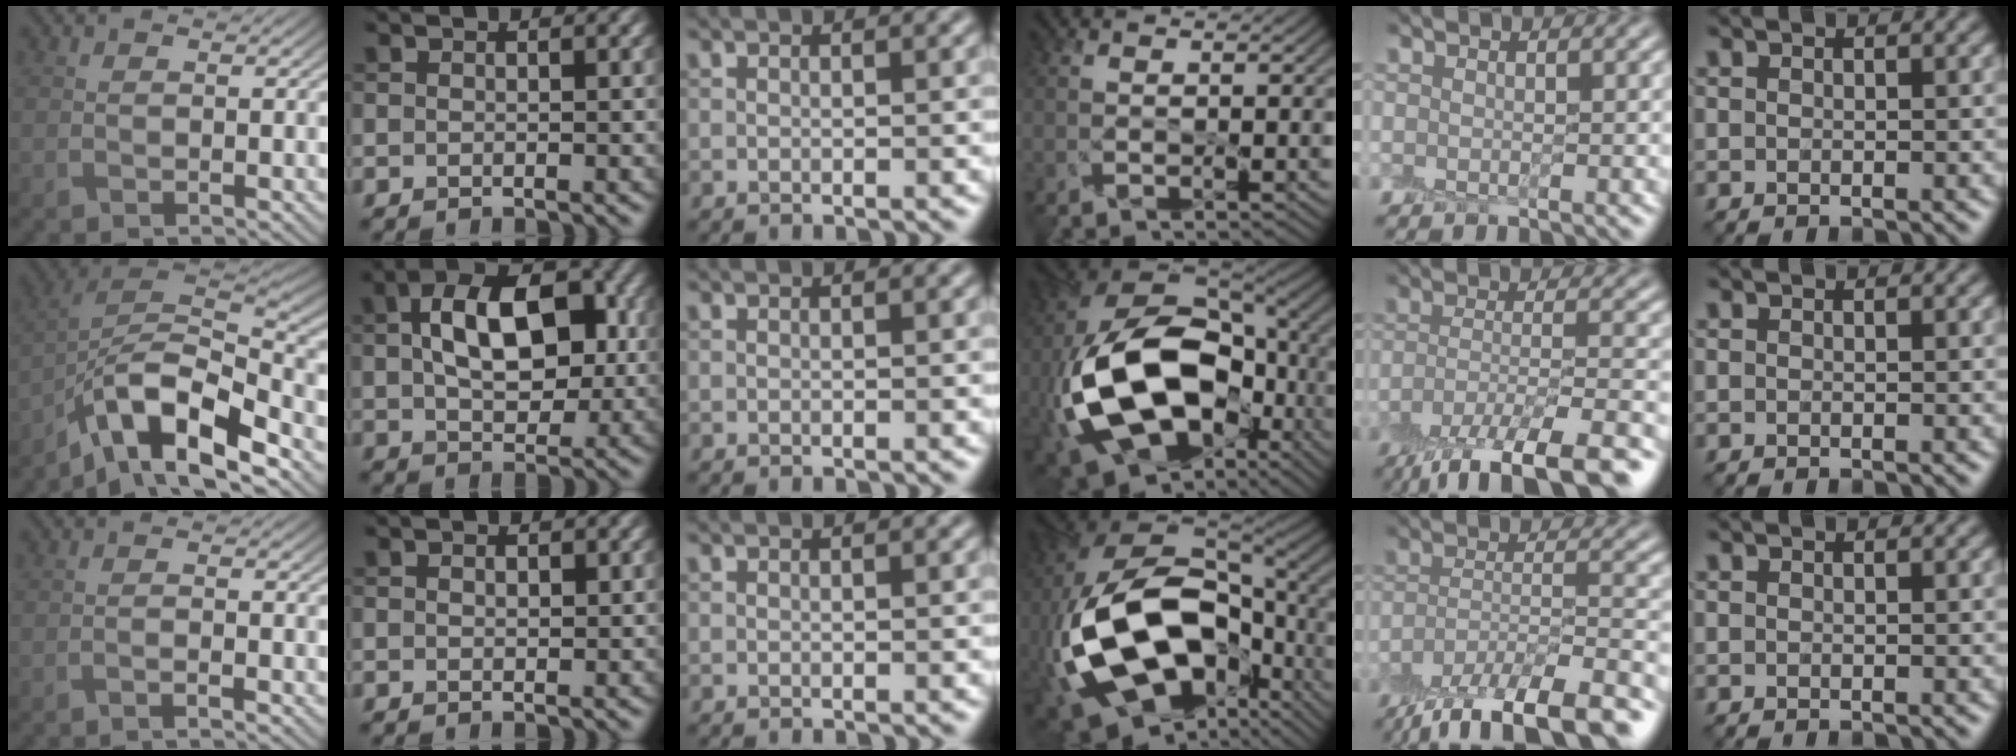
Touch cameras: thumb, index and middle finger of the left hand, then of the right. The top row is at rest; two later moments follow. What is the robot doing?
{"motion": "peel", "object": "plastic screen protector"}